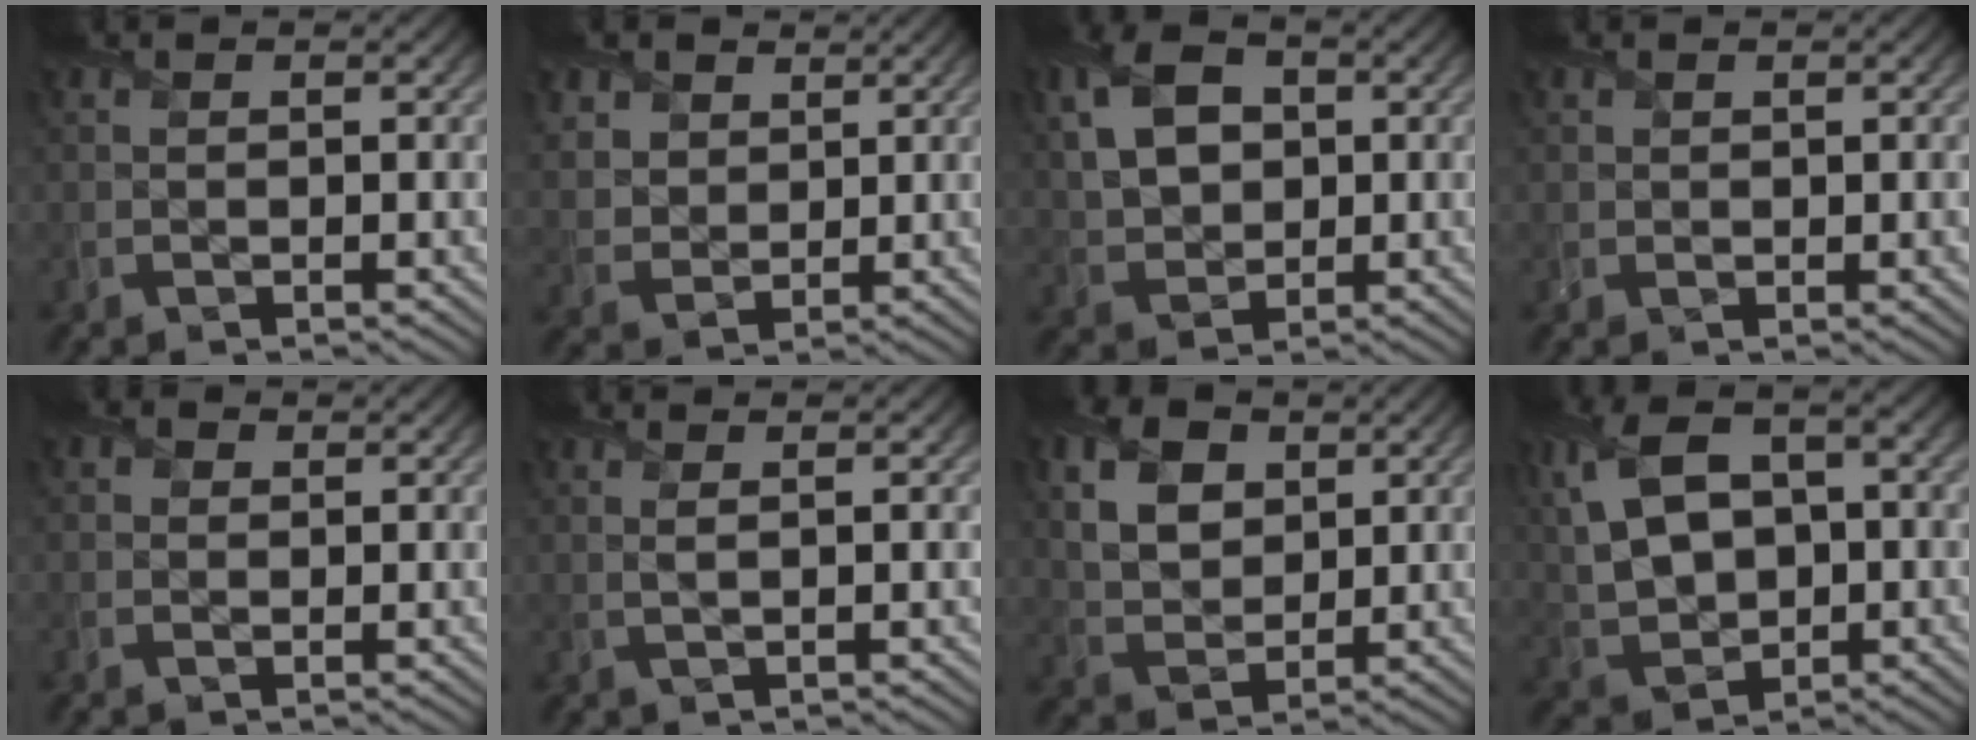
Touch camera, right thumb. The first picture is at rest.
{"total": 6.3, "force": [3.5, 4.7, 2.4], "torque": [-0.105, -0.003, 0.076]}
{"total": 8.4, "force": [2.0, 5.9, 5.6], "torque": [-0.138, 0.013, 0.031]}
{"total": 1.1, "force": [0.6, 0.8, 0.5], "torque": [-0.011, -0.001, 0.013]}
{"total": 1.1, "force": [0.3, 1.0, 0.3], "torque": [-0.003, -0.002, 0.001]}
{"total": 1.4, "force": [0.6, 0.4, 1.2], "torque": [-0.022, 0.003, 0.004]}
{"total": 7.4, "force": [3.0, 5.1, 4.5], "torque": [-0.120, 0.005, 0.053]}
{"total": 11.9, "force": [2.2, 7.7, 8.8], "torque": [-0.218, 0.007, 0.043]}